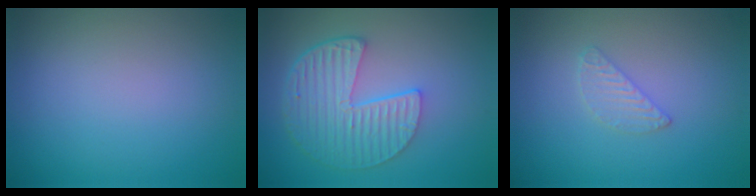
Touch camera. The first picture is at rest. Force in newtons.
{"total": 5.6, "press": 4.1, "slide": 3.8}
{"total": 1.5, "press": 1.5, "slide": 0.2}